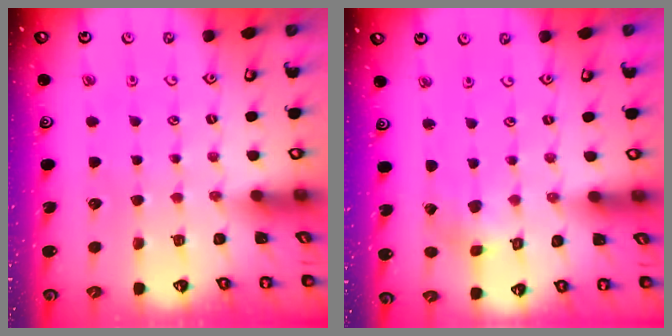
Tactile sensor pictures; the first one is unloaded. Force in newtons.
{"total": 1.4, "press": 1.4, "slide": 0.1}